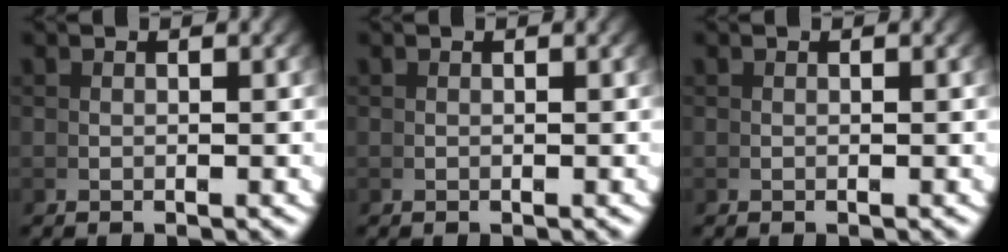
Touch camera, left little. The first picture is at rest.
{"total": 0.0}
{"total": 0.0}